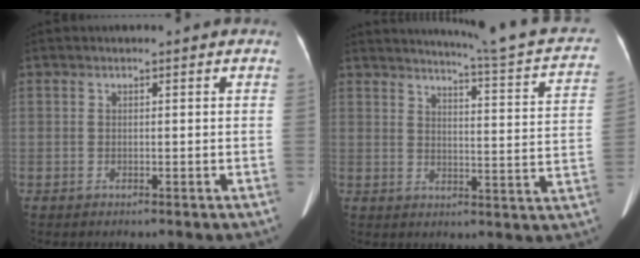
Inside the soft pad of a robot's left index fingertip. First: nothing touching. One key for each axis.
{"total": 17.5, "fx": 15.8, "fy": 0.4, "fz": 7.4, "tx": -0.098, "ty": -0.056, "tz": 0.175}